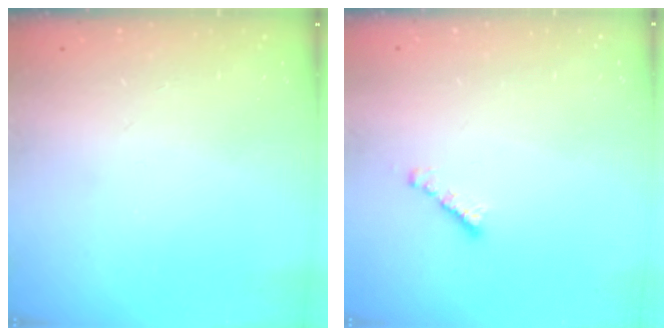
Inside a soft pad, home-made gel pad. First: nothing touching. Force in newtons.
{"total": 2.3, "press": 2.3, "slide": 0.2}